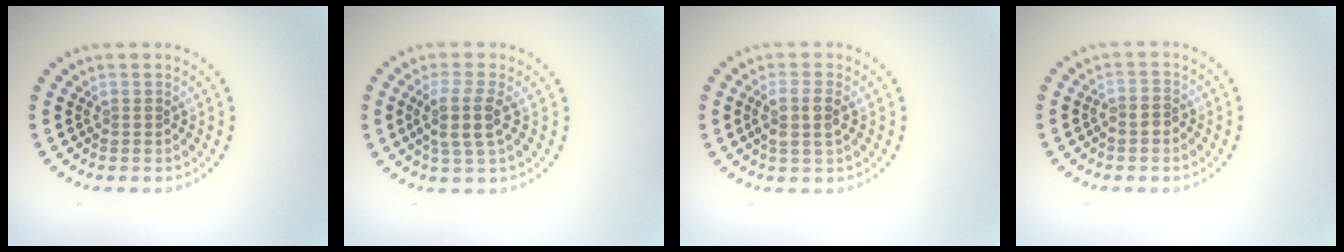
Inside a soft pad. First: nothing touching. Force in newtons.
{"total": 3.0, "press": 2.6, "slide": 1.5}
{"total": 2.5, "press": 2.2, "slide": 1.2}
{"total": 1.2, "press": 0.9, "slide": 0.7}